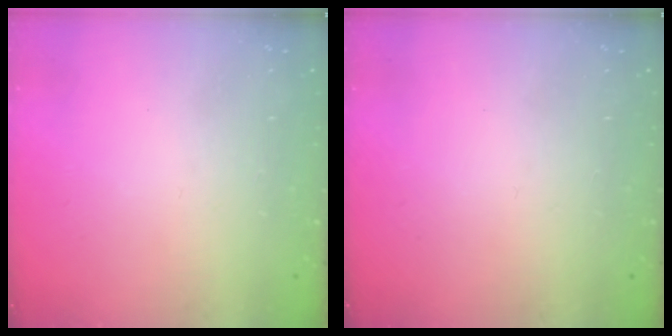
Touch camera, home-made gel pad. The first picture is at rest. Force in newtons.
{"total": 0.0}